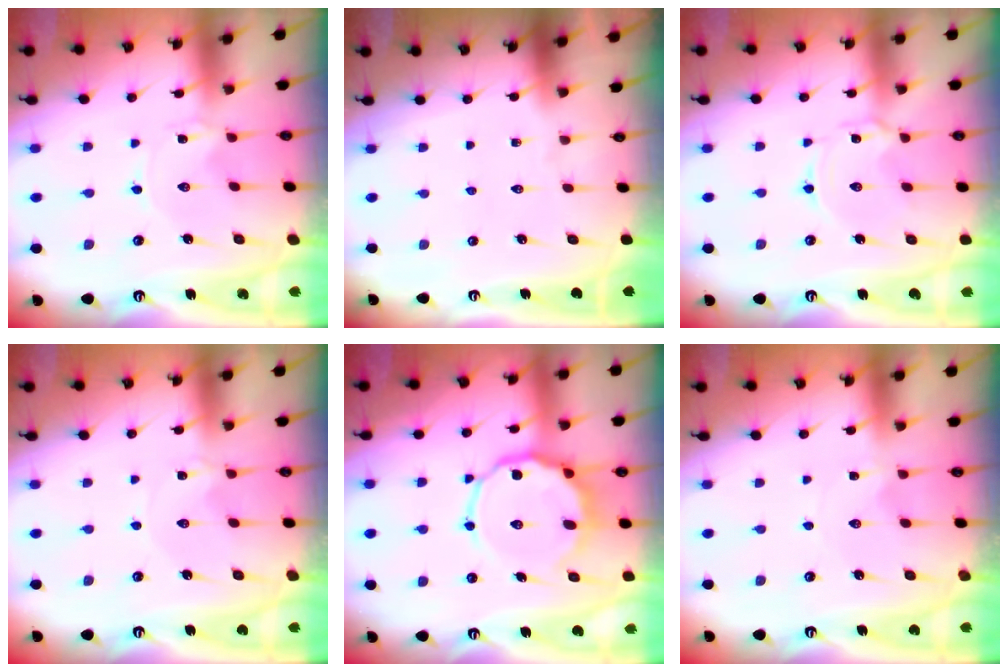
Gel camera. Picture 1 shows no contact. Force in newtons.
{"total": 0.0}
{"total": 1.8, "press": 1.7, "slide": 0.1}
{"total": 0.0}
{"total": 10.3, "press": 10.2, "slide": 1.8}
{"total": 0.9, "press": 0.9, "slide": 0.1}